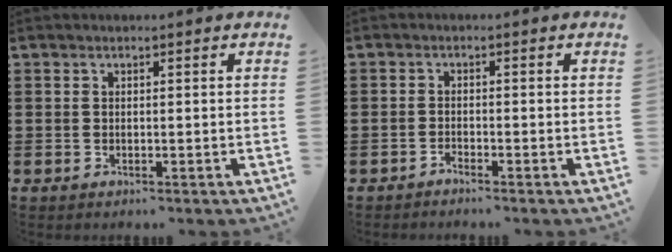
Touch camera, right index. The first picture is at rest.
{"total": 1.1, "force": [-1.1, -0.2, 0.1], "torque": [-0.006, 0.001, -0.021]}